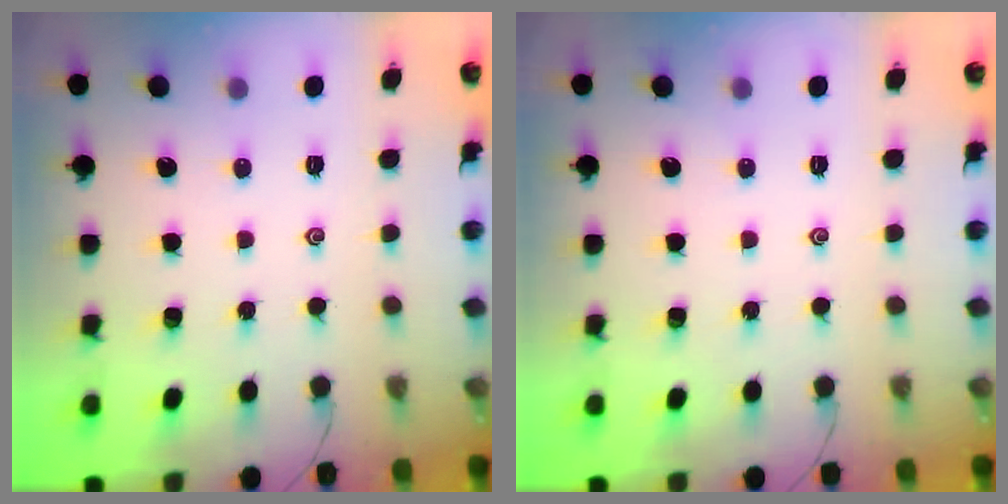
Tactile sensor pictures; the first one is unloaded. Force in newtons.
{"total": 0.0}